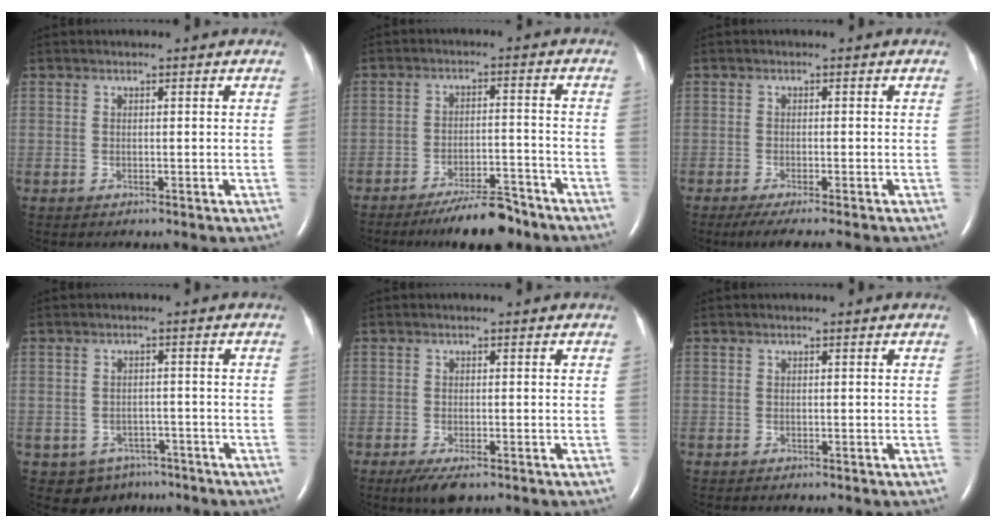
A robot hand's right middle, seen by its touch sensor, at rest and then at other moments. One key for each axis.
{"total": 8.1, "fx": -6.9, "fy": 1.5, "fz": 4.0, "tx": -0.060, "ty": -0.007, "tz": -0.114}
{"total": 5.7, "fx": -4.7, "fy": -0.1, "fz": 3.2, "tx": -0.039, "ty": -0.012, "tz": -0.073}
{"total": 5.3, "fx": -3.5, "fy": 3.9, "fz": 0.7, "tx": -0.001, "ty": 0.013, "tz": -0.042}
{"total": 3.8, "fx": -2.2, "fy": 1.2, "fz": 2.8, "tx": -0.054, "ty": -0.007, "tz": -0.034}
{"total": 0.0}